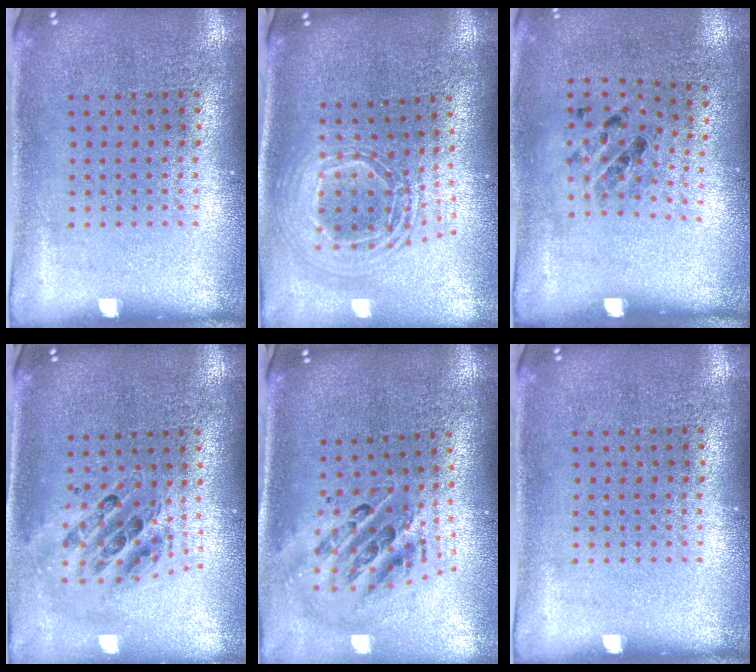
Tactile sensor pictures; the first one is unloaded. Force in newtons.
{"total": 2.2, "press": 1.8, "slide": 1.4}
{"total": 1.1, "press": 0.7, "slide": 0.8}
{"total": 0.9, "press": 0.9, "slide": 0.2}
{"total": 1.6, "press": 1.4, "slide": 0.8}
{"total": 0.0}